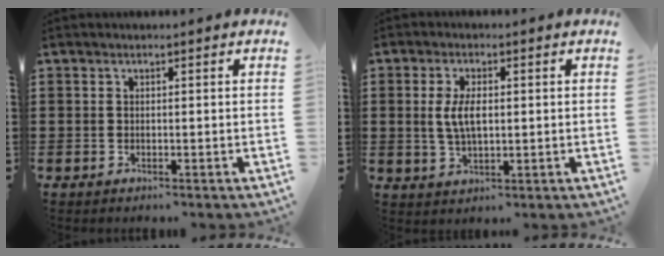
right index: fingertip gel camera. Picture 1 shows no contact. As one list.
[{"total": 5.0, "force": [0.4, 2.3, 4.5], "torque": [-0.098, 0.004, 0.002]}]